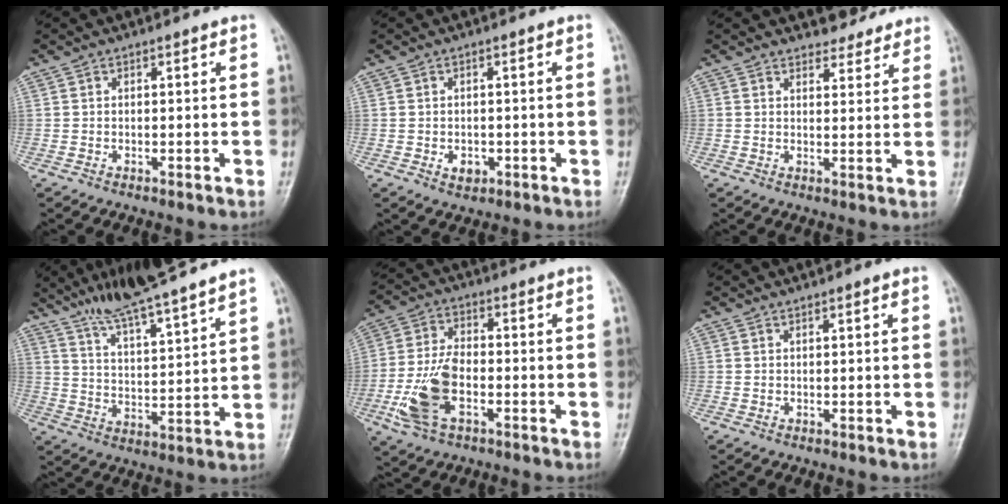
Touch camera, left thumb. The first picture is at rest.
{"total": 2.6, "force": [-0.8, 2.0, 1.5], "torque": [-0.015, 0.001, -0.006]}
{"total": 4.9, "force": [4.6, 1.9, 0.4], "torque": [0.022, -0.032, 0.052]}
{"total": 14.9, "force": [12.0, 1.1, 8.7], "torque": [-0.130, -0.053, 0.208]}
{"total": 10.7, "force": [-3.4, 5.7, 8.4], "torque": [-0.178, 0.013, -0.065]}
{"total": 0.8, "force": [0.4, 0.1, 0.6], "torque": [-0.010, 0.004, 0.006]}